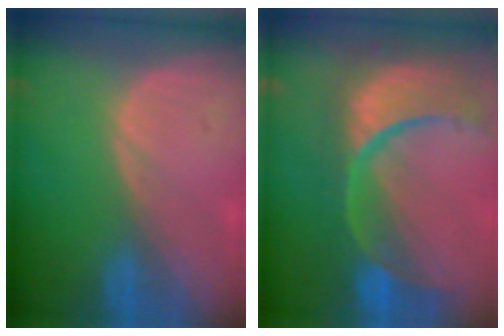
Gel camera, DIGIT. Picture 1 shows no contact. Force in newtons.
{"total": 13.8, "press": 10.9, "slide": 8.4}